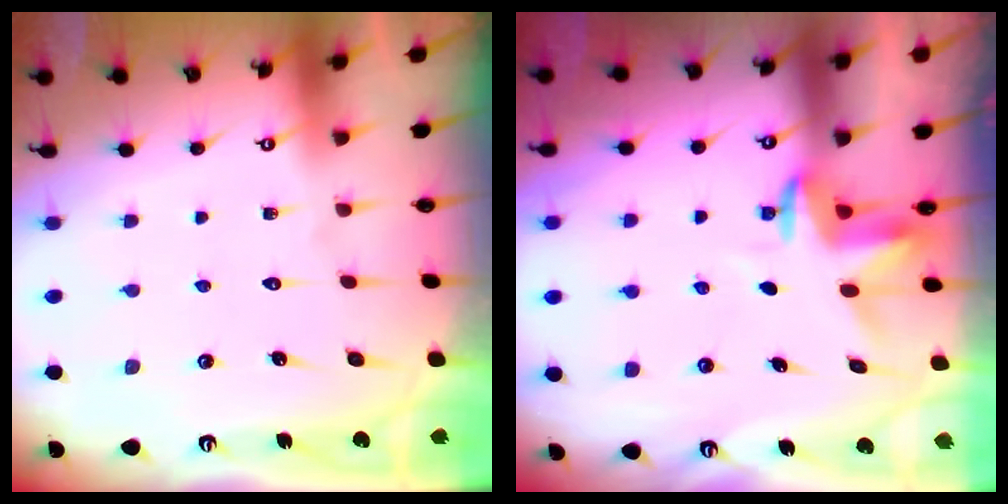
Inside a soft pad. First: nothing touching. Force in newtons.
{"total": 3.5, "press": 3.5, "slide": 0.2}